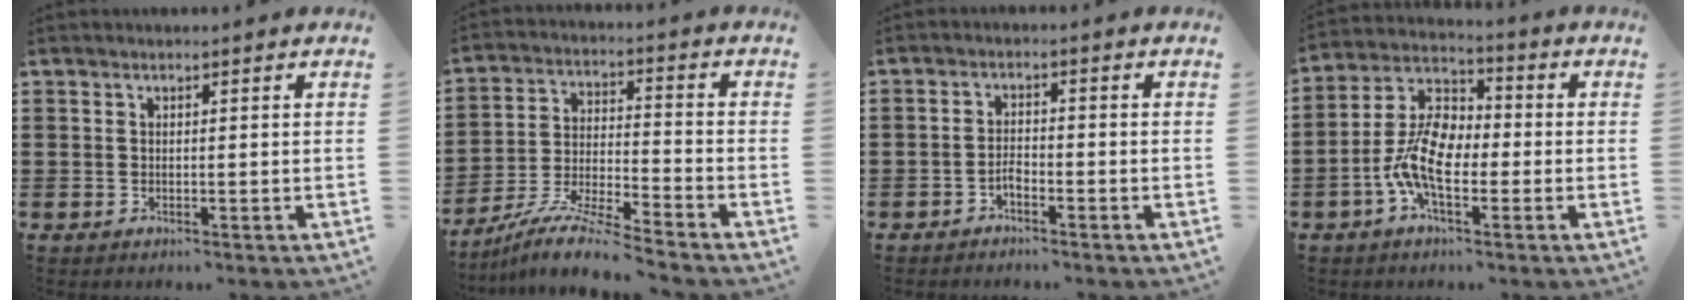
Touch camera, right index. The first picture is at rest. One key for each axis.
{"total": 8.3, "fx": -7.8, "fy": -0.5, "fz": 2.8, "tx": -0.062, "ty": -0.002, "tz": -0.158}
{"total": 1.8, "fx": -1.4, "fy": 0.6, "fz": 0.9, "tx": -0.022, "ty": 0.003, "tz": -0.029}
{"total": 9.2, "fx": -2.9, "fy": 4.6, "fz": 7.4, "tx": -0.173, "ty": -0.002, "tz": -0.059}